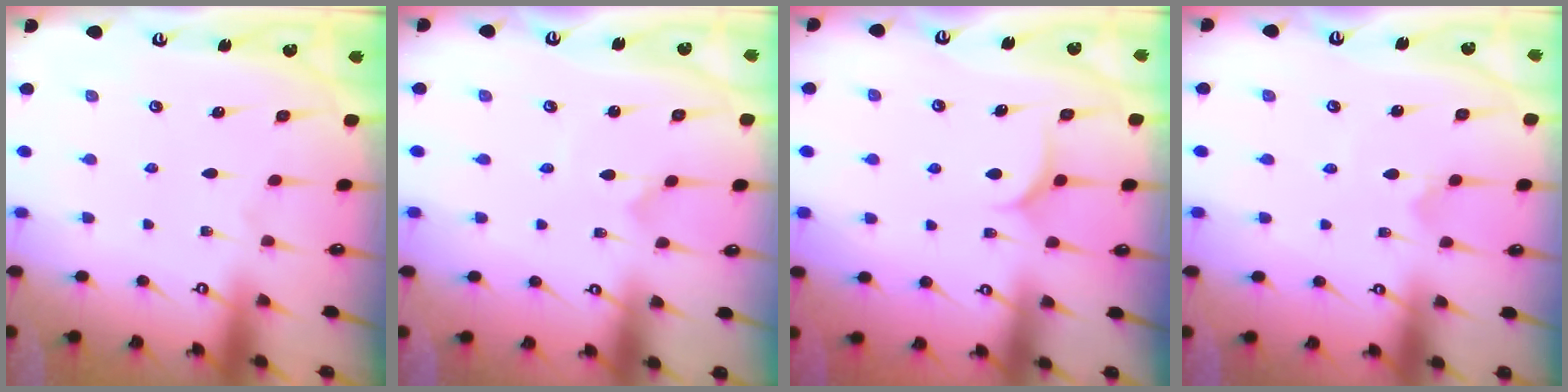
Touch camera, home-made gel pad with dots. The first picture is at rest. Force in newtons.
{"total": 0.0}
{"total": 5.6, "press": 5.6, "slide": 0.7}
{"total": 3.5, "press": 3.5, "slide": 0.2}